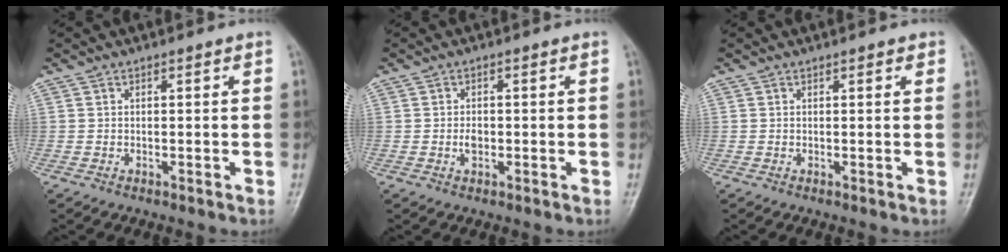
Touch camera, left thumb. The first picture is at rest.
{"total": 2.2, "force": [-0.4, 1.4, 1.6], "torque": [-0.023, 0.004, -0.009]}
{"total": 1.0, "force": [0.5, 0.4, 0.7], "torque": [-0.006, -0.001, 0.004]}